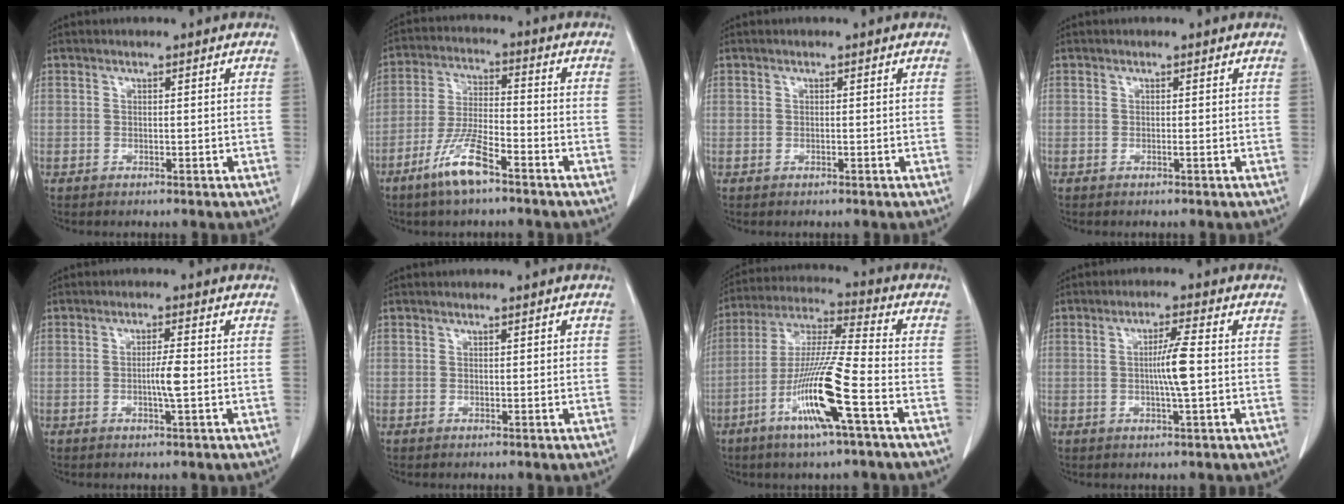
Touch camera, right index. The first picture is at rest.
{"total": 8.8, "force": [-5.7, 1.3, 6.6], "torque": [-0.138, -0.014, -0.109]}
{"total": 0.0}
{"total": 0.0}
{"total": 2.9, "force": [-0.4, -0.2, 2.9], "torque": [-0.053, -0.001, -0.006]}
{"total": 0.7, "force": [0.2, 0.3, 0.6], "torque": [-0.008, 0.002, 0.003]}
{"total": 14.1, "force": [-5.8, -0.3, 12.9], "torque": [-0.260, -0.012, -0.111]}
{"total": 5.0, "force": [-0.1, -0.4, 5.0], "torque": [-0.089, -0.001, -0.003]}